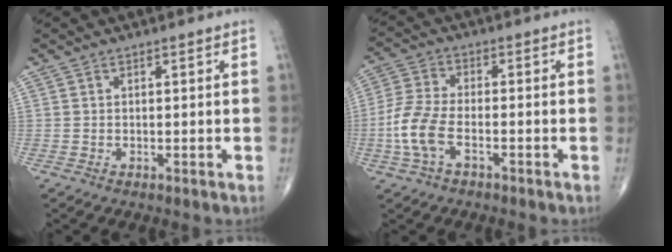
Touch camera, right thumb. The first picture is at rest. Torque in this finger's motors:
{"motor_torque": [0.36, -0.02, 0.83, -0.14, 0.25]}